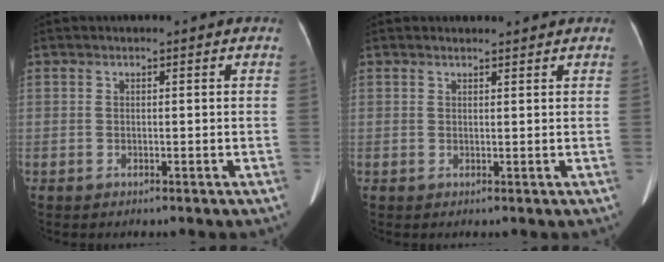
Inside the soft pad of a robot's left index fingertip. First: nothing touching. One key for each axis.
{"total": 1.8, "fx": 1.8, "fy": 0.3, "fz": 0.2, "tx": -0.010, "ty": 0.006, "tz": 0.027}